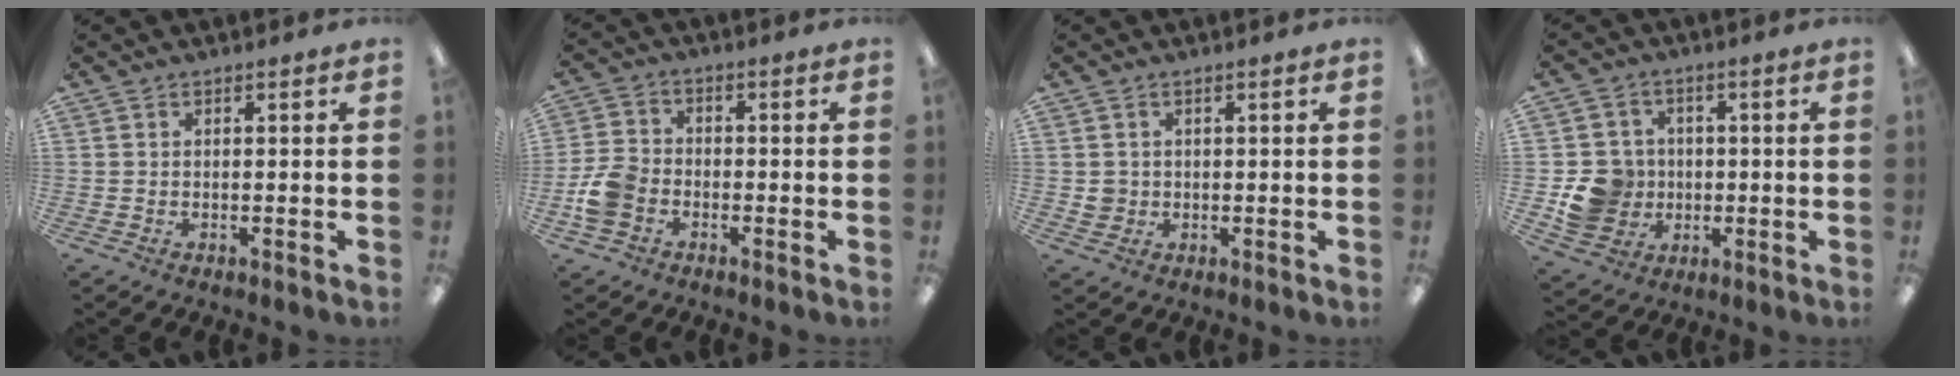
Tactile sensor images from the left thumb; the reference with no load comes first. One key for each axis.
{"total": 6.8, "fx": -2.5, "fy": 5.2, "fz": 3.7, "tx": -0.076, "ty": 0.017, "tz": -0.044}
{"total": 2.3, "fx": 0.4, "fy": 2.2, "fz": 0.6, "tx": -0.013, "ty": 0.003, "tz": 0.008}
{"total": 9.5, "fx": -1.1, "fy": 9.1, "fz": 2.6, "tx": -0.059, "ty": 0.012, "tz": -0.011}